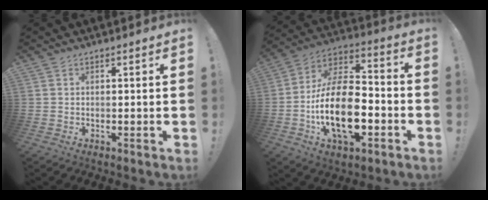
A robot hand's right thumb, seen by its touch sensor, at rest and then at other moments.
{"total": 21.9, "force": [-6.0, 11.9, 17.4], "torque": [-0.330, 0.030, -0.096]}